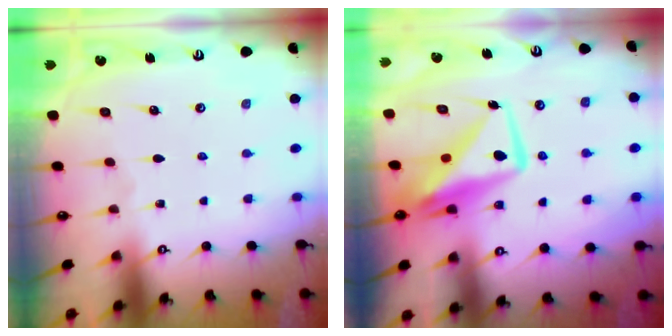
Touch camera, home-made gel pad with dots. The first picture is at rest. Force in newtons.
{"total": 11.3, "press": 11.2, "slide": 0.8}